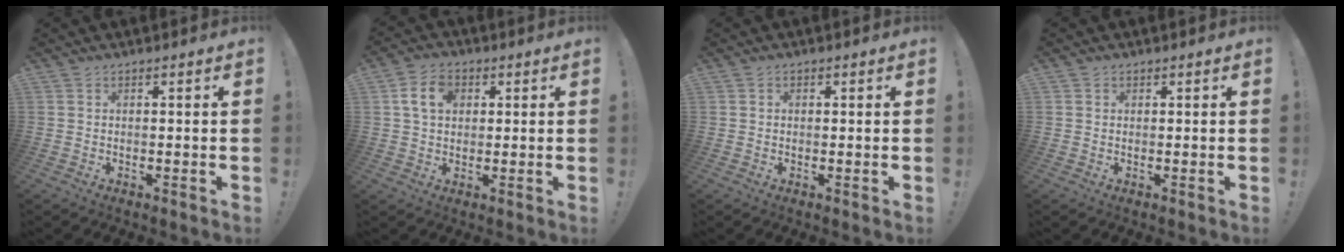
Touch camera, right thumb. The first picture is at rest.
{"total": 8.1, "force": [2.4, 5.8, 5.1], "torque": [-0.093, 0.010, 0.044]}
{"total": 0.9, "force": [0.1, 0.8, 0.3], "torque": [-0.004, 0.003, 0.000]}
{"total": 0.9, "force": [0.5, 0.8, 0.0], "torque": [0.000, 0.000, 0.008]}